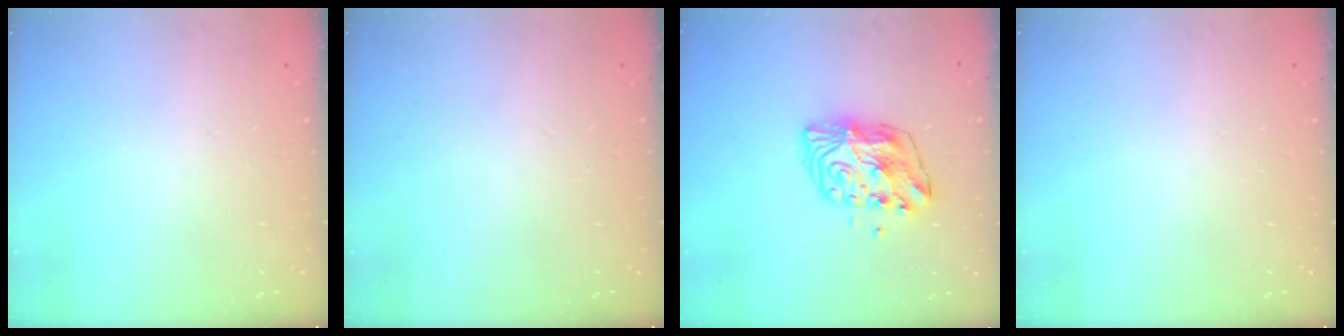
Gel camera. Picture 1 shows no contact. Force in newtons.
{"total": 0.0}
{"total": 10.2, "press": 10.2, "slide": 0.6}
{"total": 0.0}